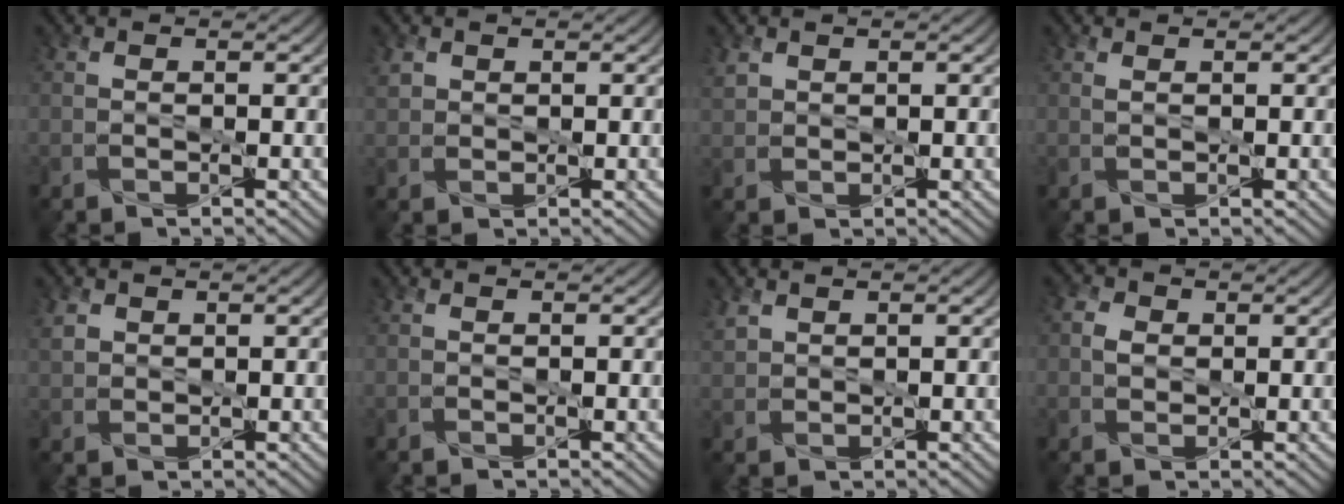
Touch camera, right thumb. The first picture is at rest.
{"total": 1.8, "force": [0.8, 1.5, 0.6], "torque": [-0.026, 0.002, 0.018]}
{"total": 1.9, "force": [1.1, 1.4, 0.6], "torque": [-0.025, 0.003, 0.026]}
{"total": 0.5, "force": [0.3, 0.2, 0.4], "torque": [-0.012, 0.000, 0.006]}
{"total": 2.3, "force": [1.0, 1.9, 1.0], "torque": [-0.037, 0.002, 0.021]}
{"total": 0.0}
{"total": 2.1, "force": [1.4, 1.4, 0.8], "torque": [-0.030, 0.004, 0.032]}
{"total": 2.1, "force": [0.0, 1.7, 1.2], "torque": [-0.034, 0.002, -0.006]}